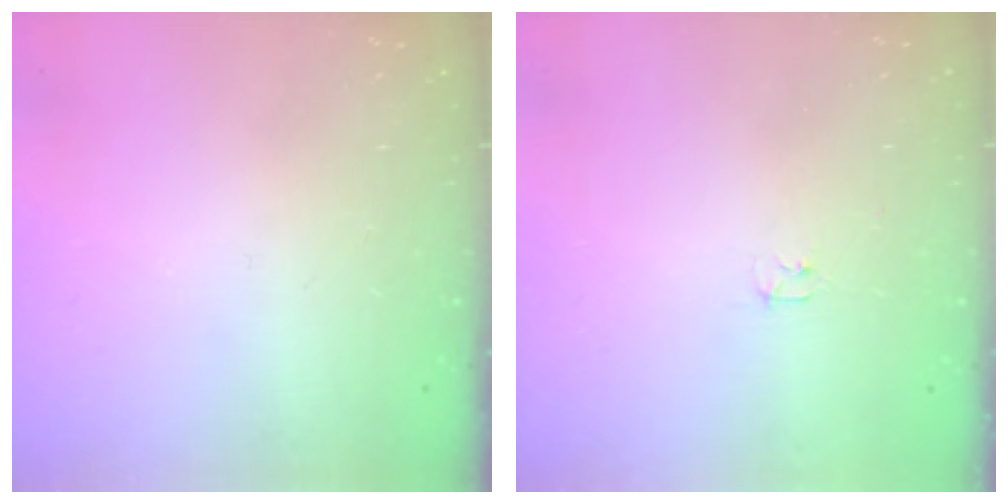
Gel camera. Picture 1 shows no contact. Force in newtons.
{"total": 2.4, "press": 2.3, "slide": 0.4}